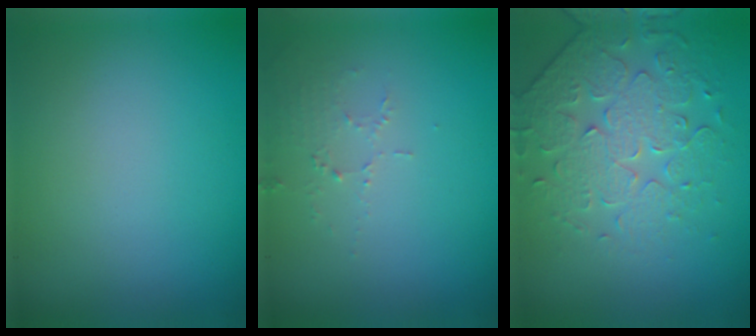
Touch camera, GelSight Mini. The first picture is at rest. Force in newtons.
{"total": 1.5, "press": 1.5, "slide": 0.2}
{"total": 4.2, "press": 4.1, "slide": 1.2}